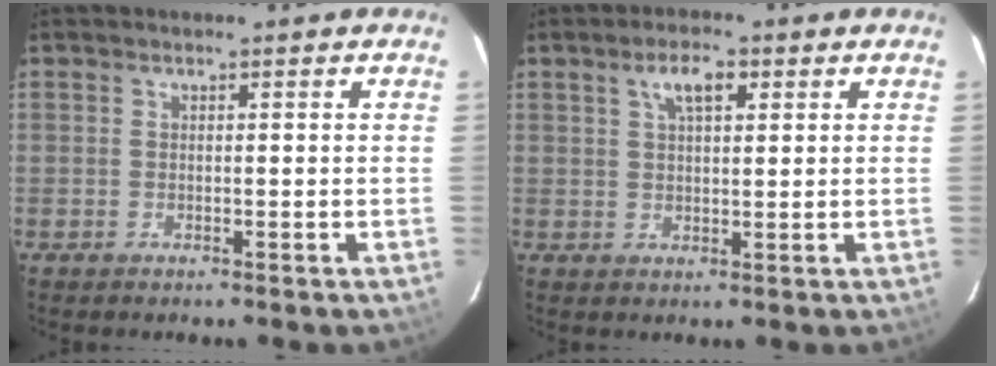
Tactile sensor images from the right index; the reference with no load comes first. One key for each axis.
{"total": 4.6, "fx": 2.1, "fy": 1.8, "fz": 3.7, "tx": -0.065, "ty": 0.011, "tz": 0.038}